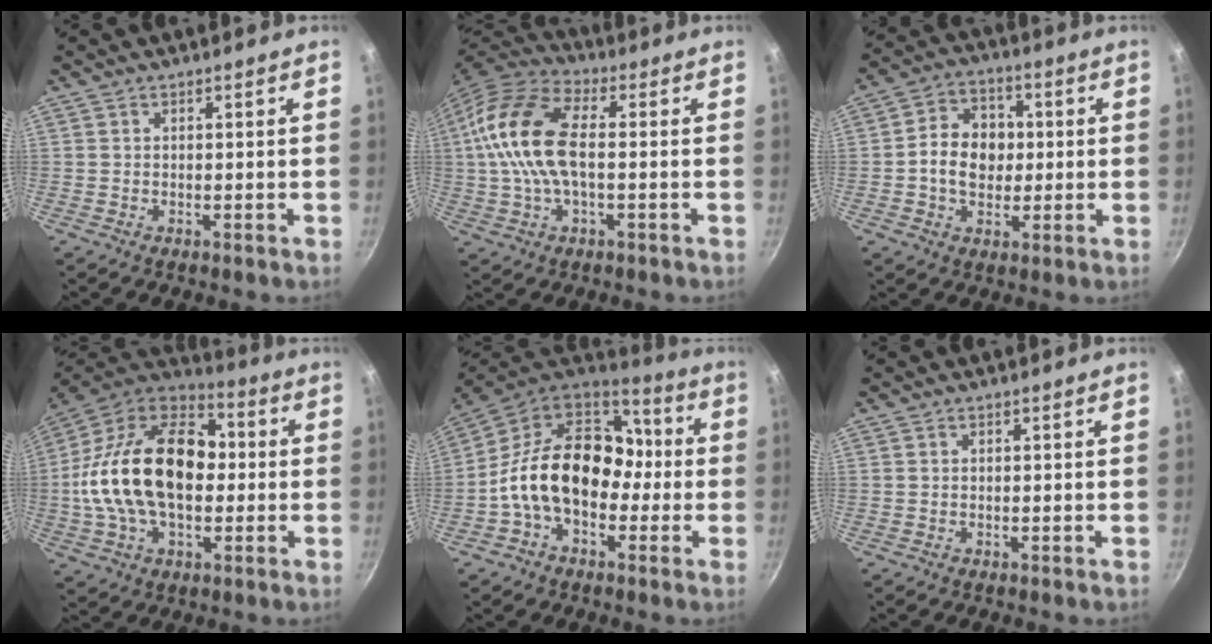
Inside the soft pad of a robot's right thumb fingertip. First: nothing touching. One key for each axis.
{"total": 16.0, "fx": 0.6, "fy": 8.3, "fz": 13.7, "tx": -0.265, "ty": 0.031, "tz": -0.006}
{"total": 9.9, "fx": -0.1, "fy": 7.9, "fz": 6.0, "tx": -0.072, "ty": 0.012, "tz": -0.013}
{"total": 25.9, "fx": -0.1, "fy": 16.2, "fz": 20.3, "tx": -0.346, "ty": 0.043, "tz": -0.016}
{"total": 20.0, "fx": -1.9, "fy": 14.1, "fz": 14.1, "tx": -0.197, "ty": 0.053, "tz": -0.048}
{"total": 0.0}